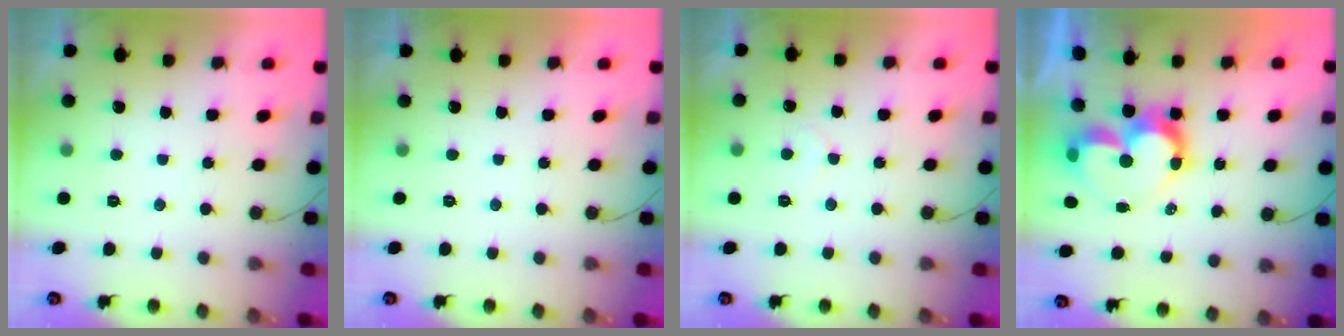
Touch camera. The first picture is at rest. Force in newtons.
{"total": 1.8, "press": 1.8, "slide": 0.0}
{"total": 4.8, "press": 4.8, "slide": 0.5}
{"total": 10.8, "press": 10.8, "slide": 0.7}